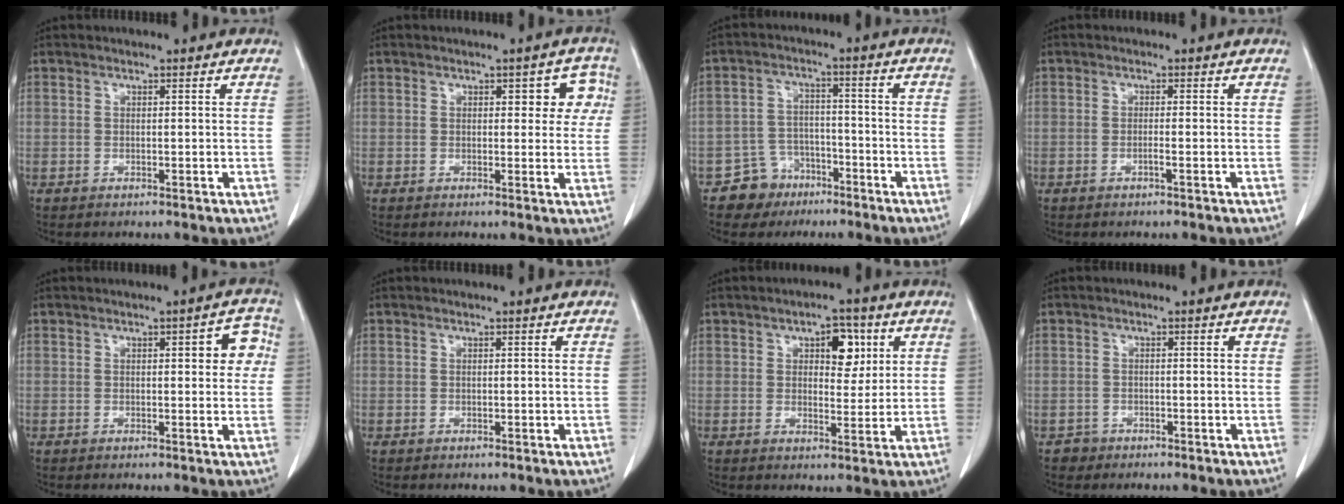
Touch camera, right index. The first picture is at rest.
{"total": 4.9, "force": [1.5, 2.5, 3.9], "torque": [-0.027, 0.018, 0.014]}
{"total": 6.0, "force": [-3.9, 4.6, 0.2], "torque": [0.004, 0.014, -0.062]}
{"total": 0.9, "force": [-0.4, -0.1, 0.8], "torque": [-0.014, 0.001, -0.008]}
{"total": 4.5, "force": [1.0, 1.6, 4.2], "torque": [-0.039, 0.012, 0.006]}
{"total": 0.0}
{"total": 5.9, "force": [2.4, 2.9, 4.6], "torque": [-0.060, 0.009, 0.035]}
{"total": 1.8, "force": [-1.0, 1.4, -0.4], "torque": [0.003, 0.010, -0.020]}